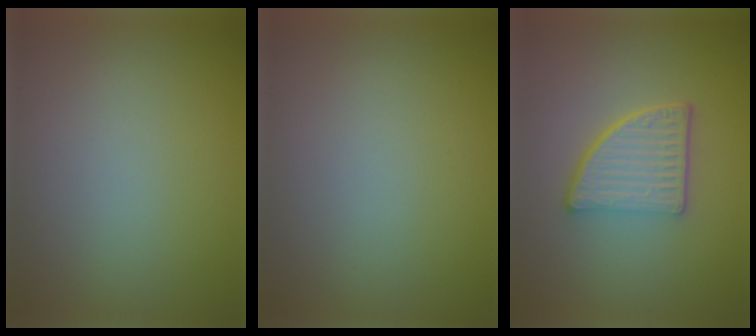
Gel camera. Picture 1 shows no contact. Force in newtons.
{"total": 0.0}
{"total": 5.3, "press": 3.9, "slide": 3.7}